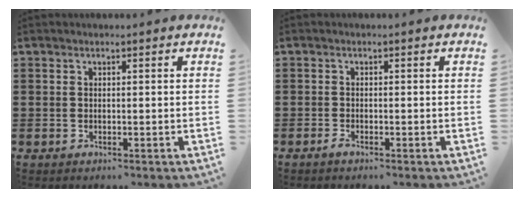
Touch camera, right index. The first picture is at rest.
{"total": 0.9, "force": [-0.7, 0.0, 0.5], "torque": [-0.019, -0.010, -0.015]}